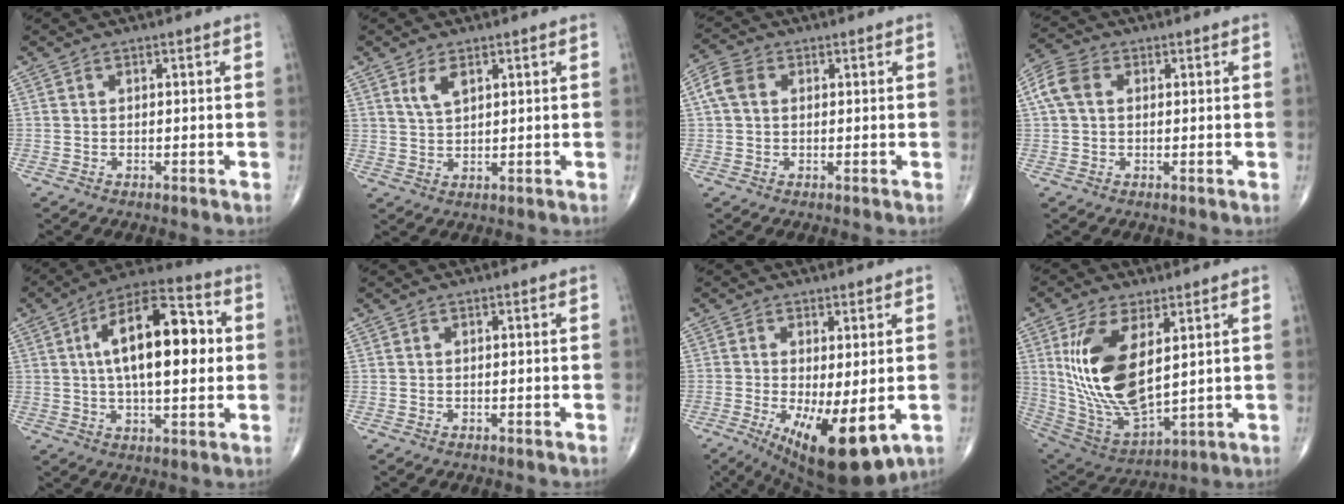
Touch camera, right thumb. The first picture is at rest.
{"total": 3.6, "force": [2.0, 1.7, 2.5], "torque": [-0.042, -0.009, 0.043]}
{"total": 4.6, "force": [0.9, 3.5, 2.9], "torque": [-0.065, 0.014, 0.014]}
{"total": 5.8, "force": [1.2, 4.2, 3.9], "torque": [-0.091, 0.019, 0.018]}
{"total": 18.6, "force": [2.7, 8.3, 16.5], "torque": [-0.245, 0.020, 0.036]}
{"total": 0.0}
{"total": 12.8, "force": [-3.5, 4.2, 11.6], "torque": [-0.184, -0.025, -0.038]}
{"total": 18.6, "force": [4.6, 8.7, 15.7], "torque": [-0.303, -0.027, 0.105]}